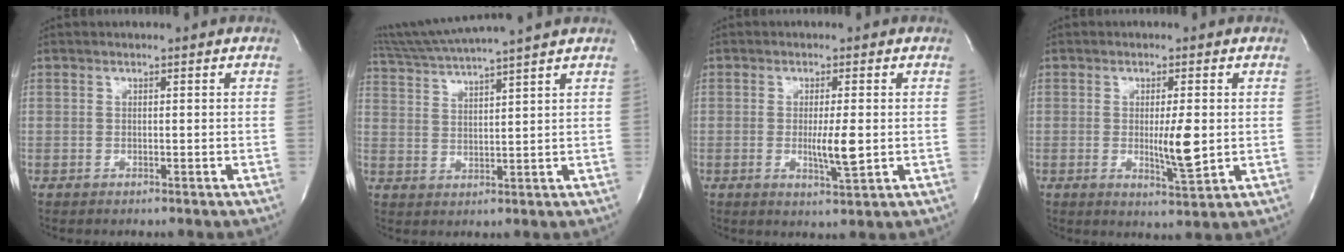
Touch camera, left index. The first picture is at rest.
{"total": 11.8, "force": [10.3, -1.7, 5.4], "torque": [-0.103, 0.015, 0.167]}
{"total": 4.3, "force": [-0.4, 0.3, 4.3], "torque": [-0.077, -0.012, -0.004]}
{"total": 5.2, "force": [-0.2, 0.7, 5.2], "torque": [-0.085, -0.014, -0.002]}